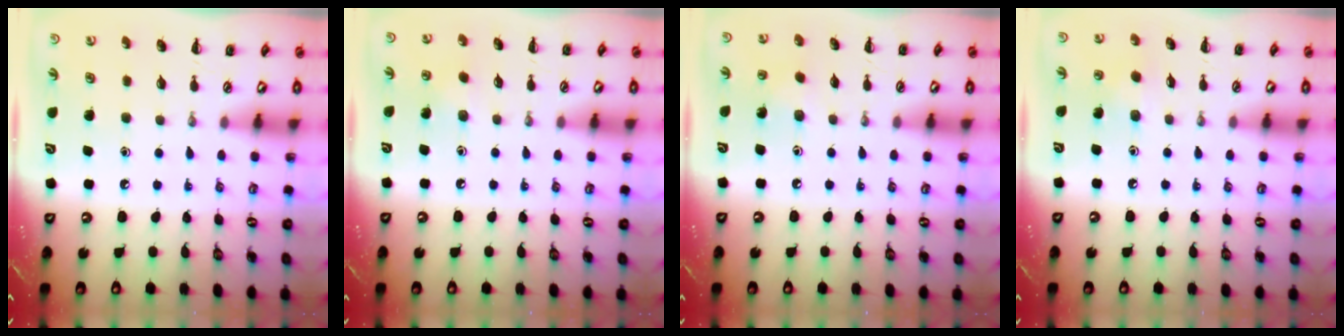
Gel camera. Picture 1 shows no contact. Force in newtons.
{"total": 3.6, "press": 3.5, "slide": 0.9}
{"total": 2.8, "press": 2.7, "slide": 0.9}
{"total": 2.5, "press": 2.4, "slide": 0.8}